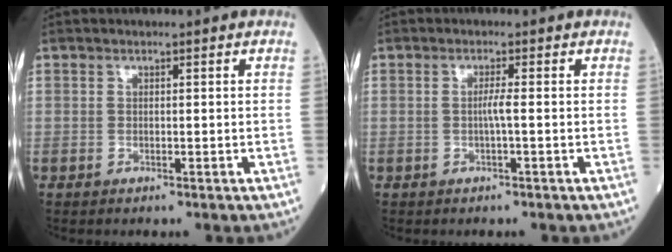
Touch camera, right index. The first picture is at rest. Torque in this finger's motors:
{"motor_torque": [0.25, 0.07, 0.17, 0.05]}